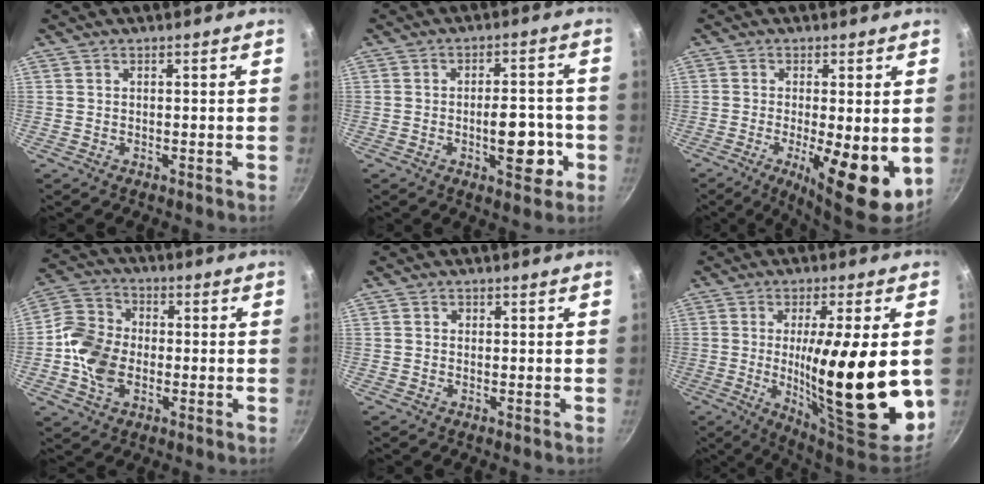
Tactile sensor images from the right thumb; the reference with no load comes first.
{"total": 9.5, "force": [-2.7, 4.3, 8.0], "torque": [-0.081, 0.015, -0.036]}
{"total": 12.2, "force": [-2.5, 3.5, 11.4], "torque": [-0.170, -0.011, -0.029]}
{"total": 12.0, "force": [-1.8, 8.8, 7.9], "torque": [-0.137, 0.020, -0.052]}
{"total": 0.7, "force": [0.0, 0.7, 0.2], "torque": [0.000, 0.003, -0.001]}
{"total": 24.6, "force": [-0.9, 6.1, 23.8], "torque": [-0.351, -0.020, -0.004]}